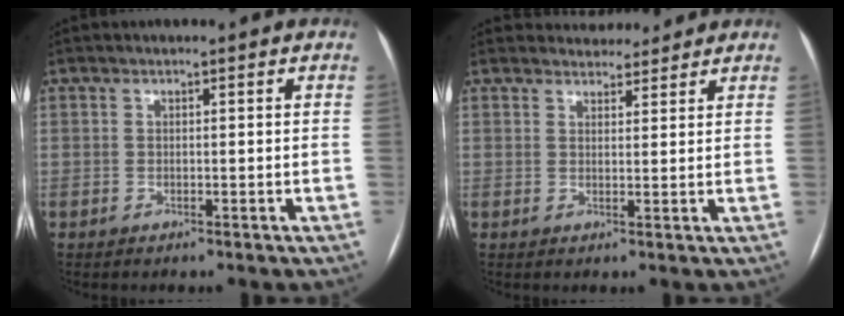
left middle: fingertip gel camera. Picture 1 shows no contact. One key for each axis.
{"total": 4.9, "fx": 4.6, "fy": 1.6, "fz": 0.2, "tx": 0.002, "ty": 0.012, "tz": 0.058}